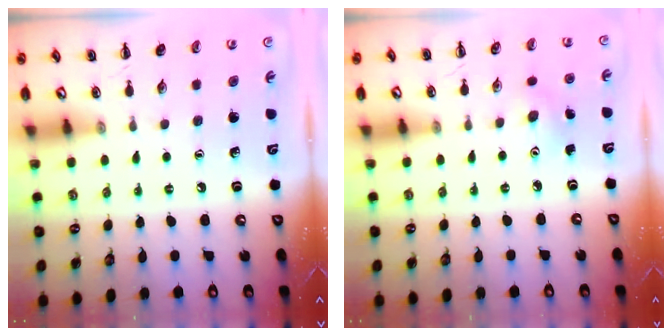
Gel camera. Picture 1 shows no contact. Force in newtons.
{"total": 3.6, "press": 3.5, "slide": 1.0}